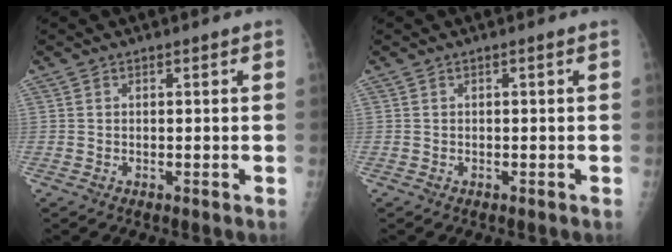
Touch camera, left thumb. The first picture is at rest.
{"total": 0.0}